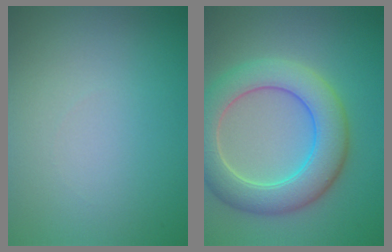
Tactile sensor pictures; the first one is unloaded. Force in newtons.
{"total": 7.2, "press": 7.1, "slide": 0.6}